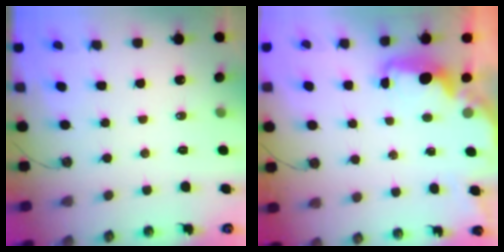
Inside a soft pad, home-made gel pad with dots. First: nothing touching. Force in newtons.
{"total": 2.1, "press": 2.0, "slide": 0.6}